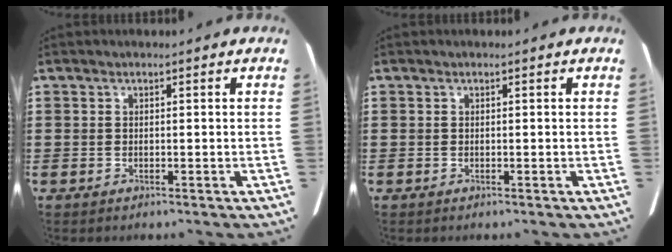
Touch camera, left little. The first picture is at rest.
{"total": 0.0}